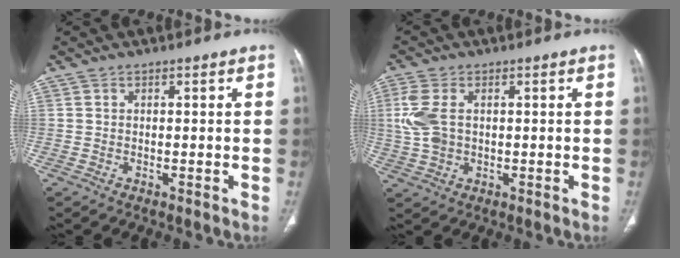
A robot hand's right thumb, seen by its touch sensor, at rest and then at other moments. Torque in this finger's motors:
{"motor_torque": [0.15, 0.20, 0.42, 0.63, 0.21]}